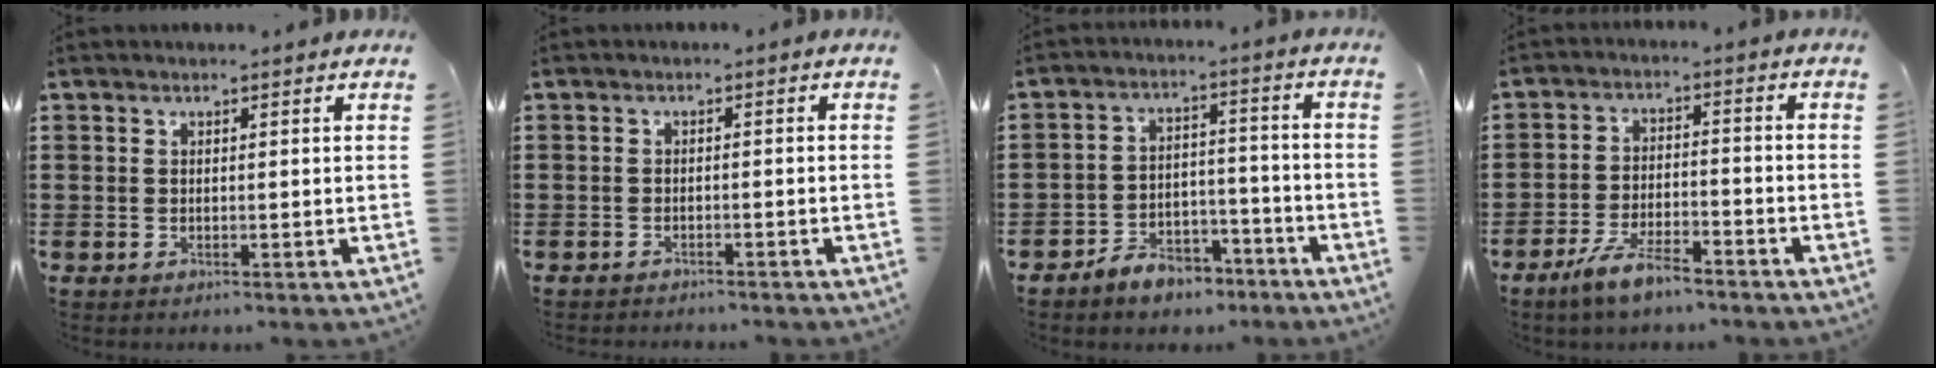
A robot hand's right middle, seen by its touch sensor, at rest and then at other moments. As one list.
[{"total": 1.1, "force": [-1.1, 0.0, 0.0], "torque": [-0.004, -0.001, -0.023]}, {"total": 5.1, "force": [-4.7, 1.7, 0.9], "torque": [-0.015, 0.015, -0.092]}, {"total": 5.9, "force": [-4.8, 1.1, 3.3], "torque": [-0.072, -0.004, -0.092]}]